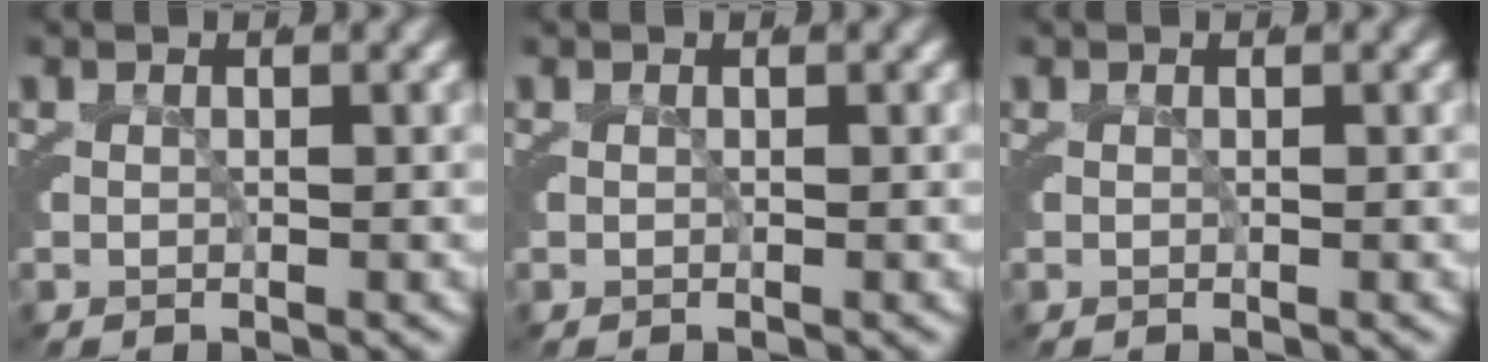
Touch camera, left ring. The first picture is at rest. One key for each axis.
{"total": 0.0}
{"total": 0.0}